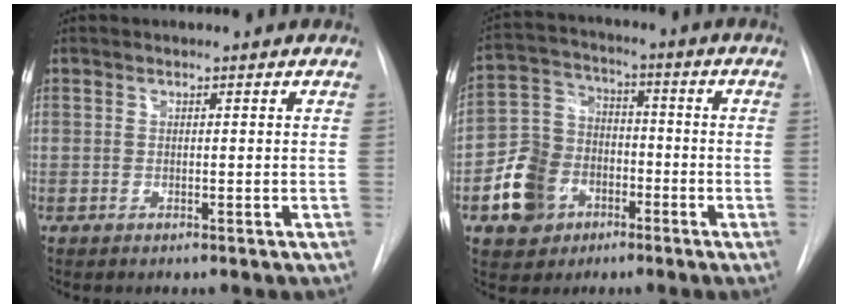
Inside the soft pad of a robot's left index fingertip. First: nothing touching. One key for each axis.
{"total": 10.6, "fx": -4.5, "fy": 8.6, "fz": 4.3, "tx": -0.103, "ty": 0.023, "tz": -0.073}